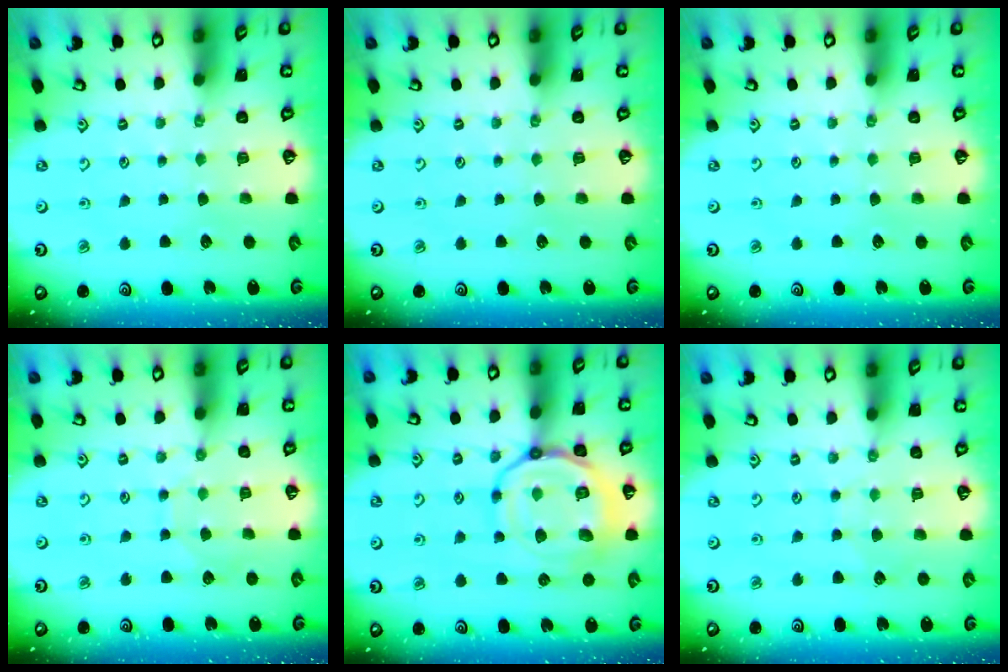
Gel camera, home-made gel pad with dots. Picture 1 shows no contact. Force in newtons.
{"total": 0.0}
{"total": 0.0}
{"total": 6.3, "press": 6.3, "slide": 0.4}
{"total": 18.1, "press": 18.1, "slide": 1.8}
{"total": 5.1, "press": 5.1, "slide": 0.5}